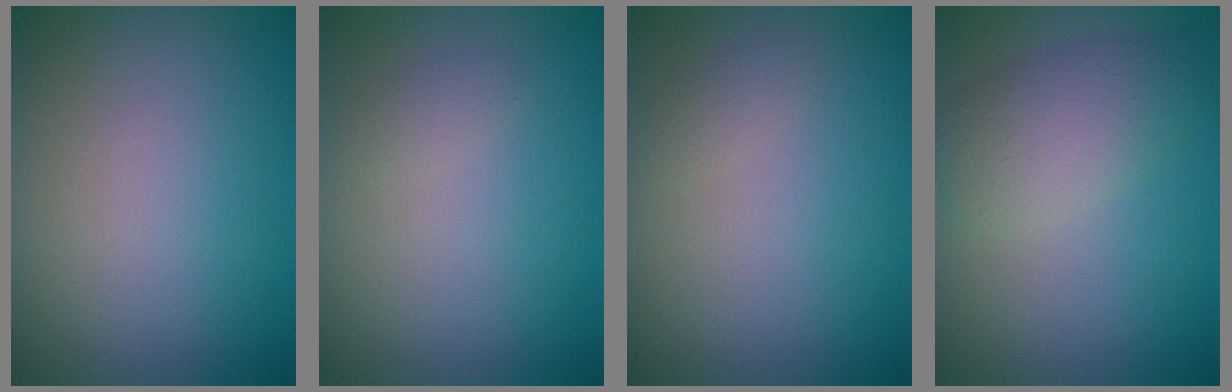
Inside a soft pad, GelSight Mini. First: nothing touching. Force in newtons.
{"total": 0.8, "press": 0.8, "slide": 0.0}
{"total": 0.8, "press": 0.8, "slide": 0.0}
{"total": 3.6, "press": 3.6, "slide": 0.1}